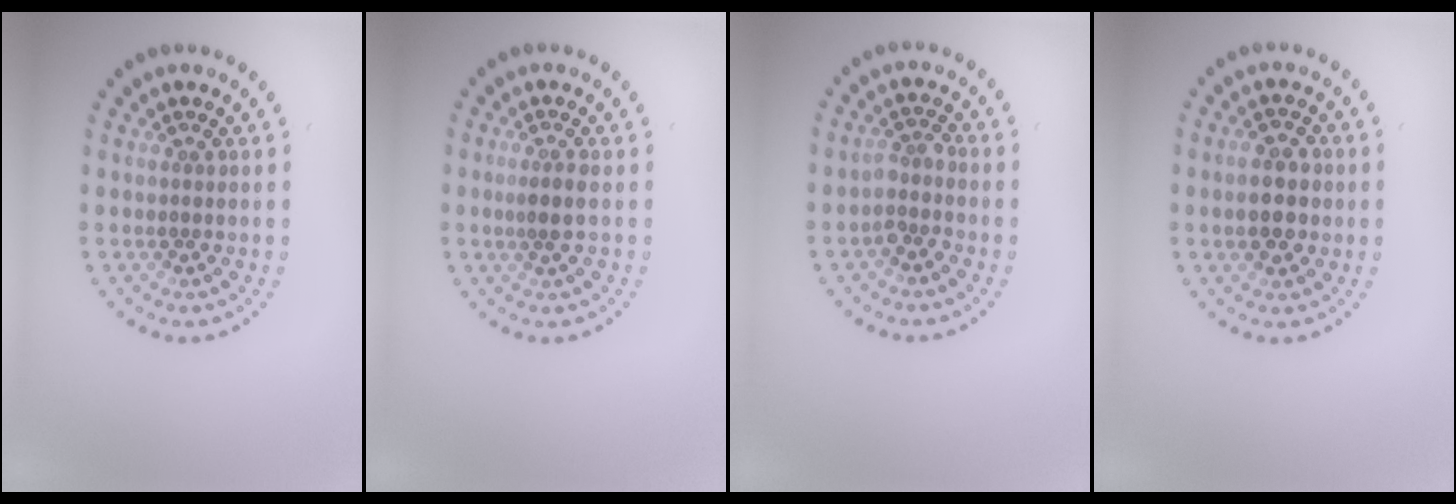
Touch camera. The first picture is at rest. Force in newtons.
{"total": 1.6, "press": 1.5, "slide": 0.7}
{"total": 1.9, "press": 1.5, "slide": 1.2}
{"total": 4.5, "press": 4.5, "slide": 0.1}